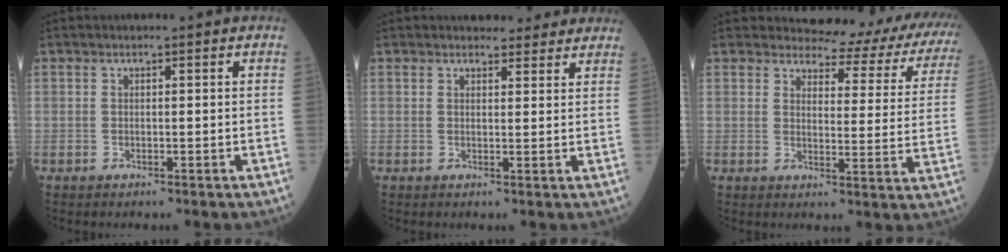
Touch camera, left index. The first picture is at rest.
{"total": 4.9, "force": [4.5, 1.8, 0.8], "torque": [-0.001, 0.007, 0.047]}
{"total": 15.9, "force": [14.9, 4.2, 3.9], "torque": [-0.015, -0.065, 0.136]}